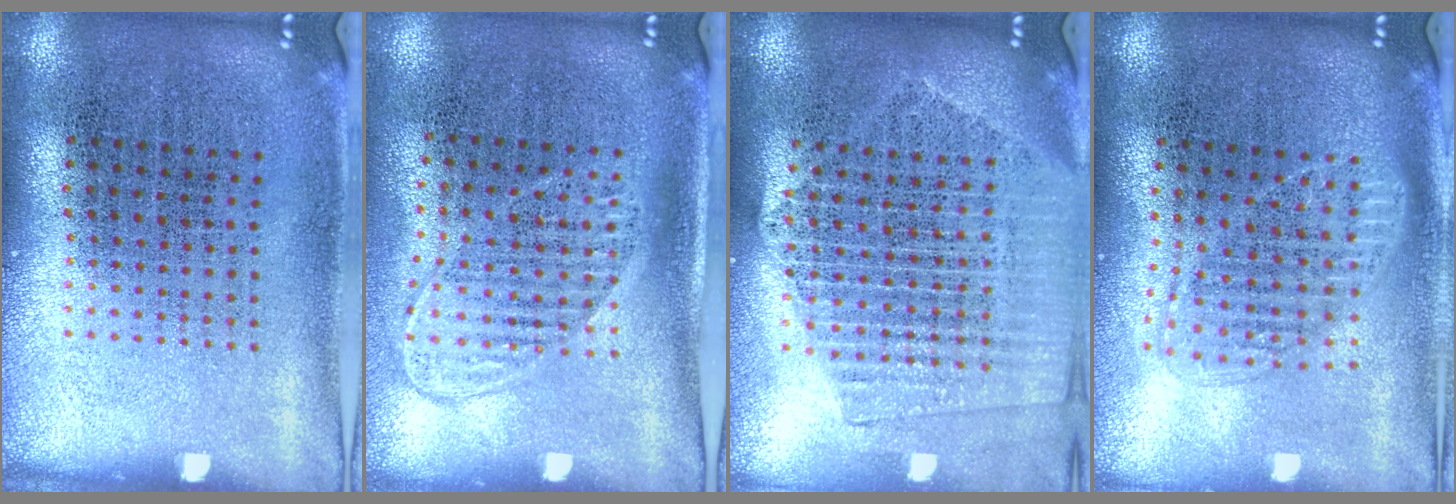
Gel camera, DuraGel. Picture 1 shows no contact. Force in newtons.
{"total": 1.5, "press": 1.2, "slide": 0.8}
{"total": 2.1, "press": 1.9, "slide": 0.9}
{"total": 1.6, "press": 1.3, "slide": 0.8}